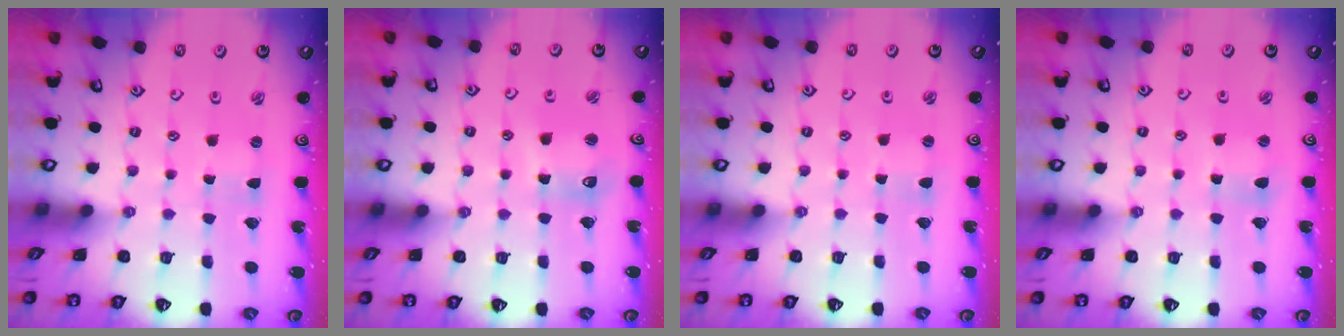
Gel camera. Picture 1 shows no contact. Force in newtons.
{"total": 7.6, "press": 7.4, "slide": 1.5}
{"total": 1.9, "press": 1.9, "slide": 0.4}
{"total": 2.3, "press": 2.2, "slide": 0.3}